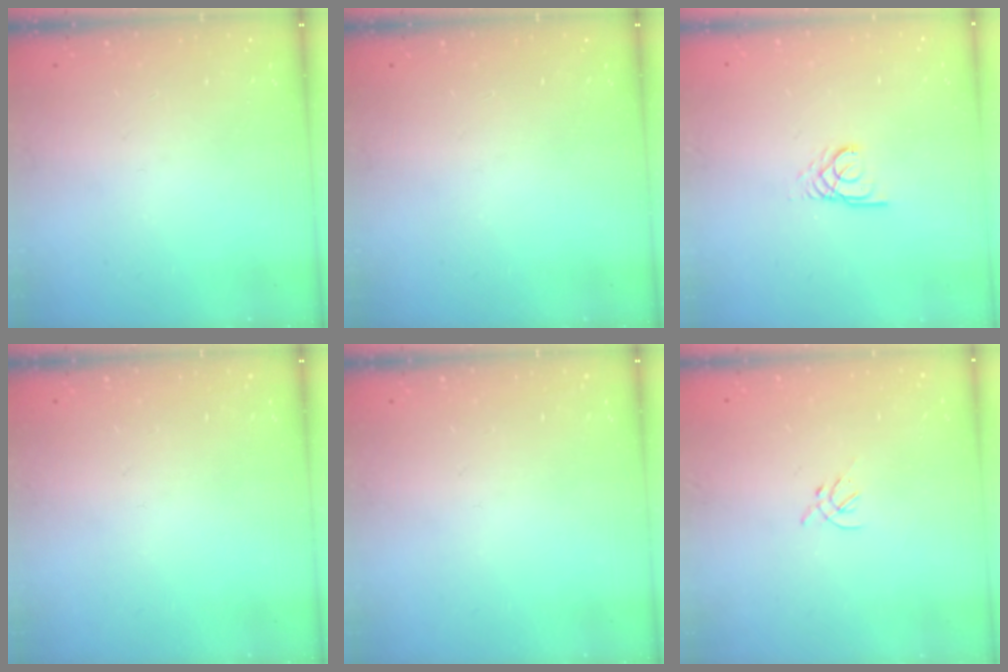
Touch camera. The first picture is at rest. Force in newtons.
{"total": 0.0}
{"total": 2.6, "press": 2.6, "slide": 0.1}
{"total": 0.0}
{"total": 0.0}
{"total": 1.2, "press": 1.1, "slide": 0.5}